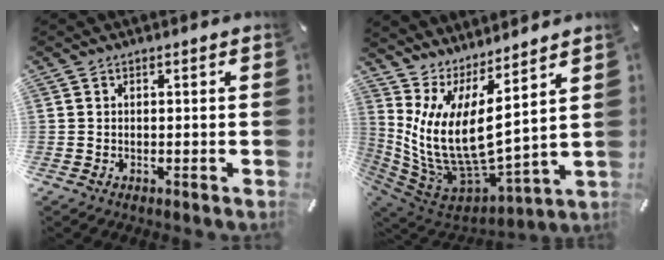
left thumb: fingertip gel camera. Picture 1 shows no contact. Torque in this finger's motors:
{"motor_torque": [2.65, 2.34, 1.44, -1.33, 0.31]}